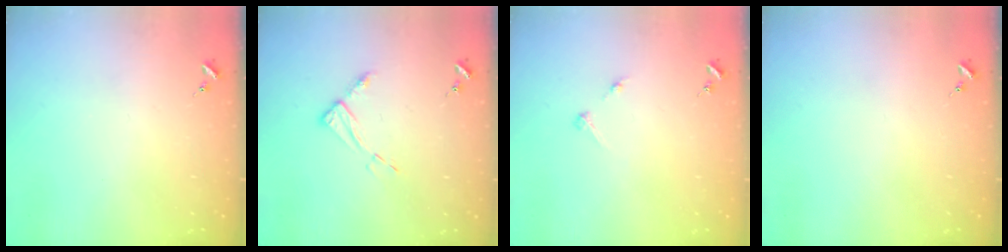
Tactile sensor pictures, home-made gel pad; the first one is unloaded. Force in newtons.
{"total": 7.7, "press": 7.7, "slide": 0.6}
{"total": 2.8, "press": 2.8, "slide": 0.3}
{"total": 0.0}